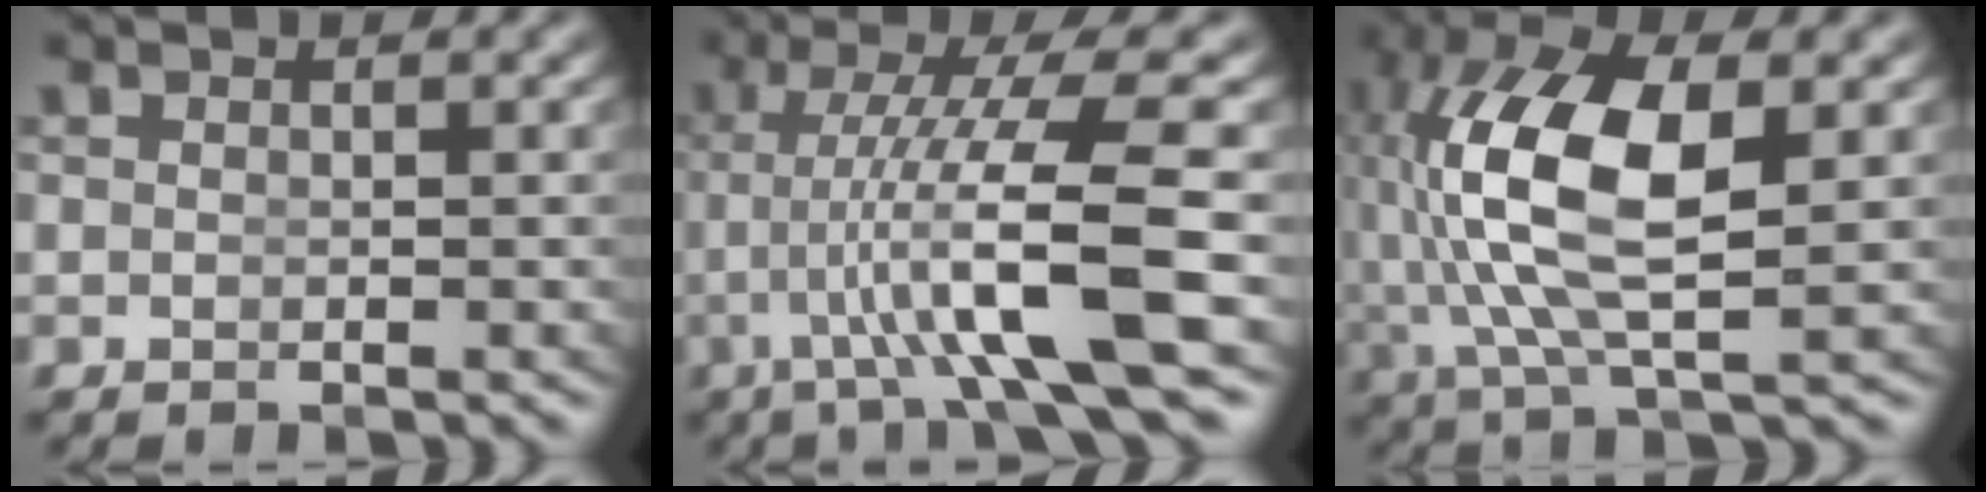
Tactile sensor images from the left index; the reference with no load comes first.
{"total": 8.0, "force": [-0.8, 0.7, 7.9], "torque": [-0.139, -0.006, -0.008]}
{"total": 9.0, "force": [0.9, 3.4, 8.2], "torque": [-0.184, -0.018, 0.032]}